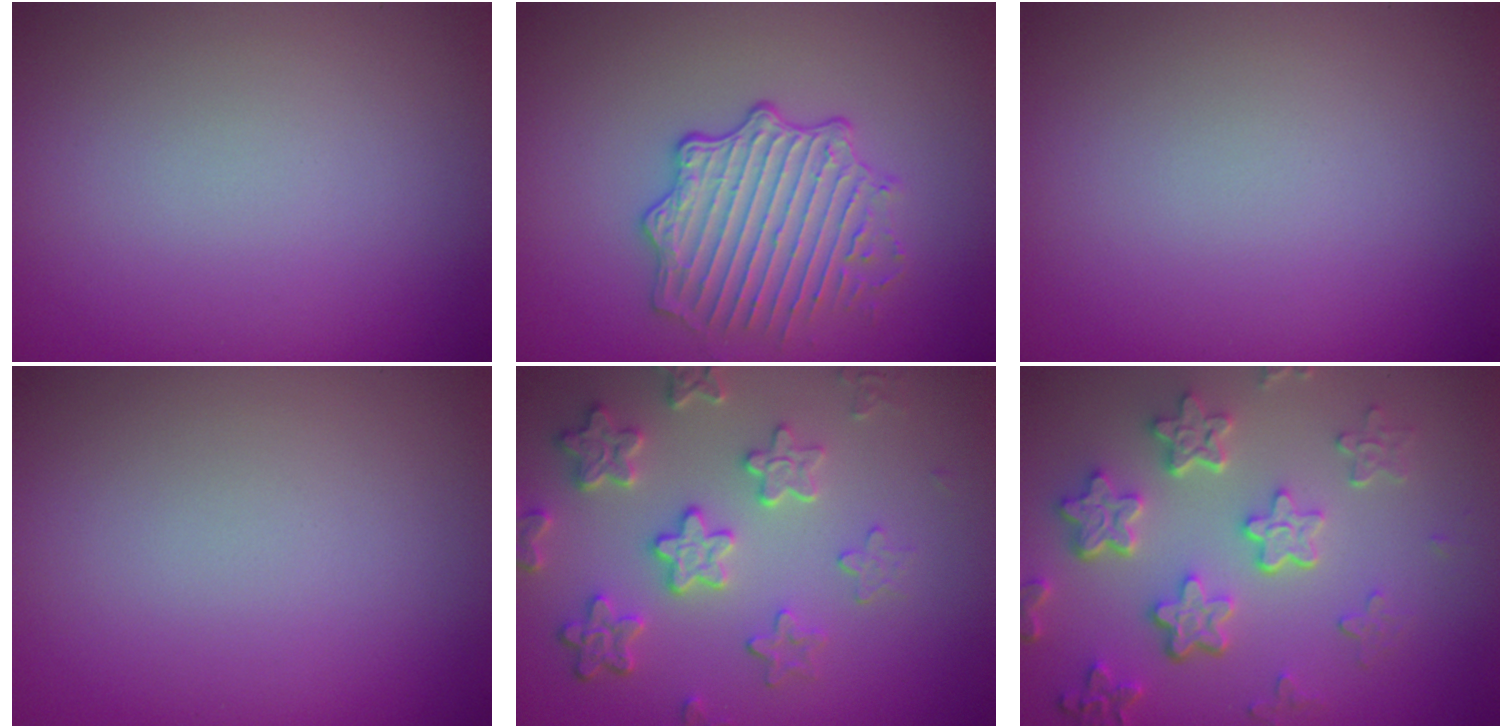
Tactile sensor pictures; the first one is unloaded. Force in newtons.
{"total": 4.0, "press": 3.7, "slide": 1.5}
{"total": 0.0}
{"total": 0.0}
{"total": 4.8, "press": 4.1, "slide": 2.5}
{"total": 5.7, "press": 4.3, "slide": 3.7}